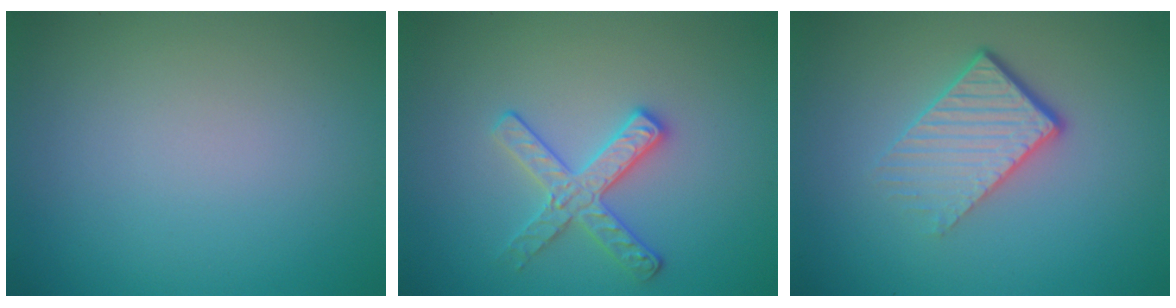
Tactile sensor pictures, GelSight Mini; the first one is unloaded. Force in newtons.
{"total": 2.8, "press": 2.8, "slide": 0.3}
{"total": 4.7, "press": 2.9, "slide": 3.7}